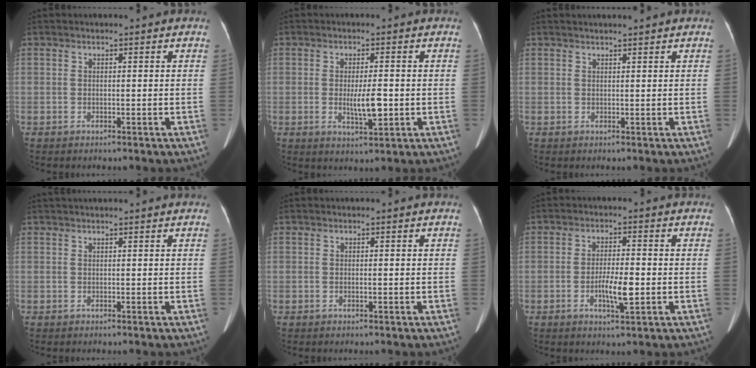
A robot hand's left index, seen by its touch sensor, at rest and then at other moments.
{"total": 4.5, "force": [-0.6, 1.0, 4.4], "torque": [-0.080, -0.008, -0.010]}
{"total": 2.6, "force": [2.4, 0.1, 1.1], "torque": [-0.009, 0.019, 0.034]}
{"total": 4.5, "force": [4.1, -0.1, 1.9], "torque": [-0.021, 0.035, 0.055]}
{"total": 0.0}
{"total": 5.0, "force": [-1.4, 1.0, 4.7], "torque": [-0.086, -0.005, -0.025]}